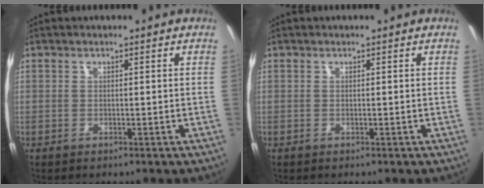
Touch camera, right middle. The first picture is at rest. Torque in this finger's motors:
{"motor_torque": [0.00, 0.00, 0.00, 0.00]}